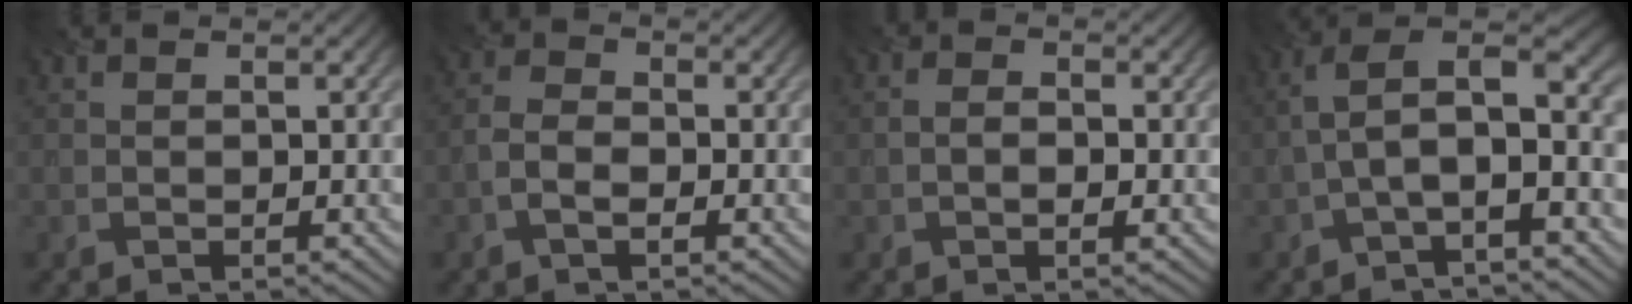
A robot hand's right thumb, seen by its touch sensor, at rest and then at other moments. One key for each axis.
{"total": 3.0, "fx": -1.2, "fy": 1.5, "fz": 2.3, "tx": -0.051, "ty": 0.002, "tz": -0.031}
{"total": 2.4, "fx": -0.4, "fy": 1.4, "fz": 1.9, "tx": -0.016, "ty": -0.003, "tz": -0.015}
{"total": 8.4, "fx": -1.4, "fy": 3.2, "fz": 7.6, "tx": -0.149, "ty": 0.018, "tz": -0.036}